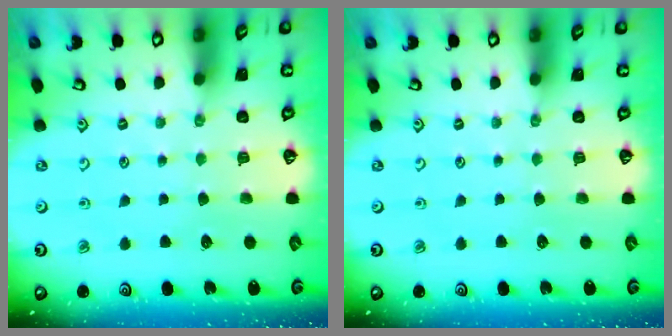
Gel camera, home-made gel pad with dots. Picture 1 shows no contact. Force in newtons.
{"total": 0.0}